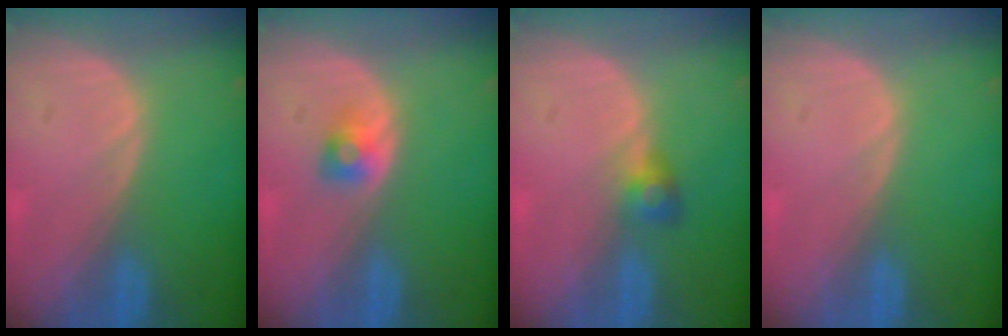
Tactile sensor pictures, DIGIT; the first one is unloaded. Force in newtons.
{"total": 2.2, "press": 2.2, "slide": 0.3}
{"total": 2.6, "press": 2.5, "slide": 0.7}
{"total": 0.0}